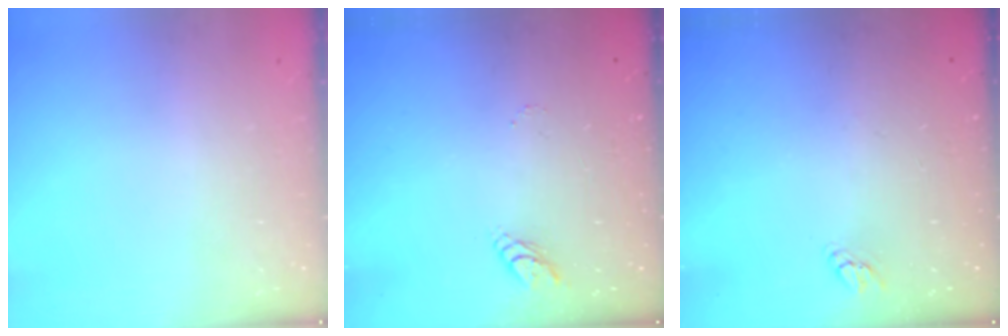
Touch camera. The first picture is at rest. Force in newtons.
{"total": 4.6, "press": 4.6, "slide": 0.4}
{"total": 2.7, "press": 2.7, "slide": 0.1}